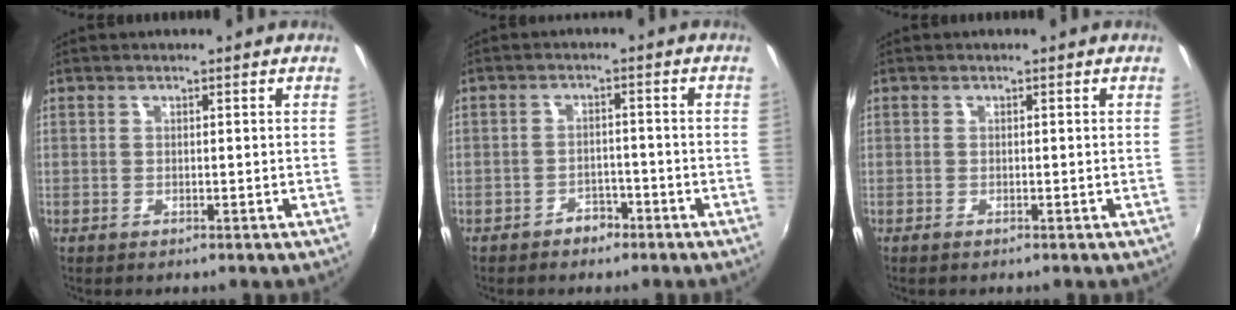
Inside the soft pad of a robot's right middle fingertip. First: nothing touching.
{"total": 3.0, "force": [-2.3, 1.7, 0.7], "torque": [-0.016, 0.010, -0.030]}
{"total": 0.6, "force": [-0.4, 0.2, 0.3], "torque": [-0.007, -0.003, -0.008]}